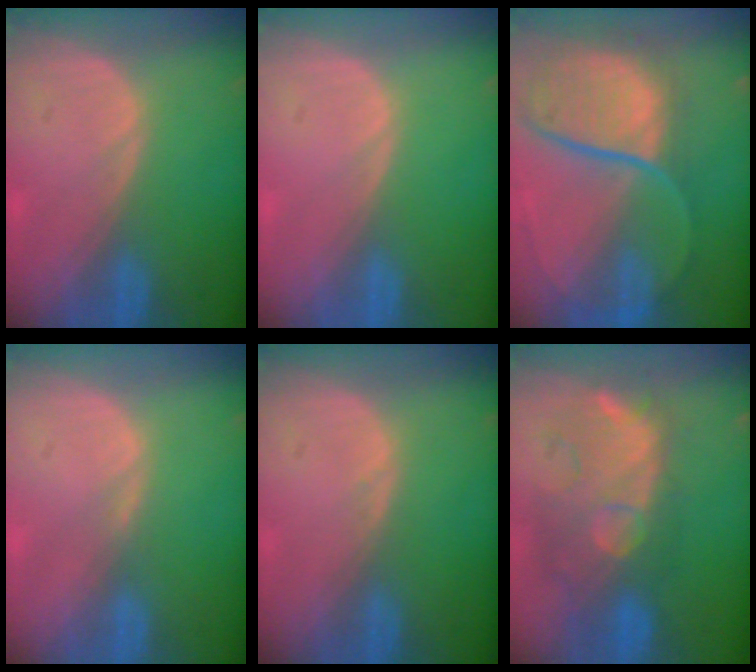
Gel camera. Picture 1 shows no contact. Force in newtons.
{"total": 0.0}
{"total": 11.8, "press": 9.8, "slide": 6.6}
{"total": 0.7, "press": 0.7, "slide": 0.2}
{"total": 0.5, "press": 0.5, "slide": 0.0}
{"total": 11.1, "press": 10.3, "slide": 4.1}